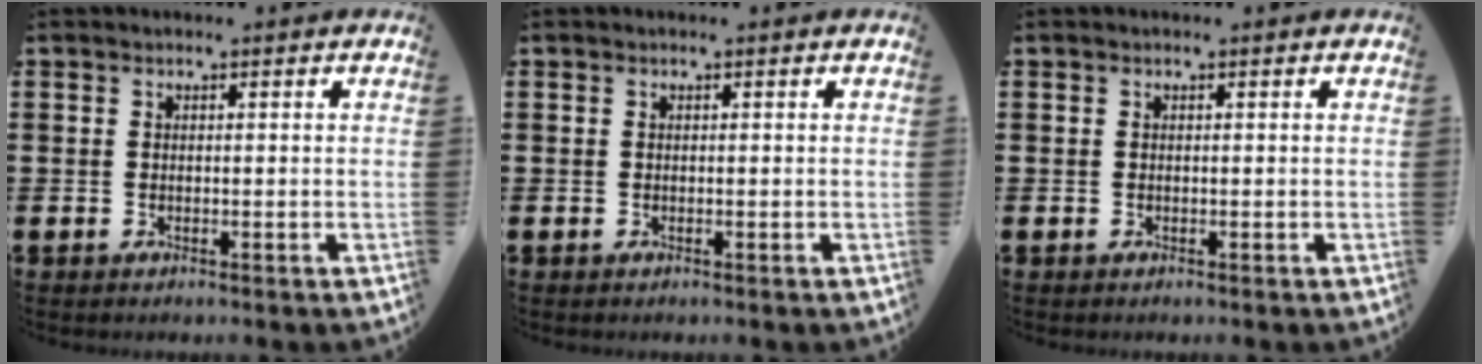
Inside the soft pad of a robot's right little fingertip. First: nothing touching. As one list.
[{"total": 0.0}, {"total": 0.0}]